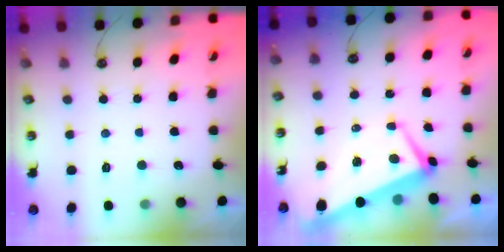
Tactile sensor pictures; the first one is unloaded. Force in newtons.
{"total": 1.9, "press": 1.5, "slide": 1.2}